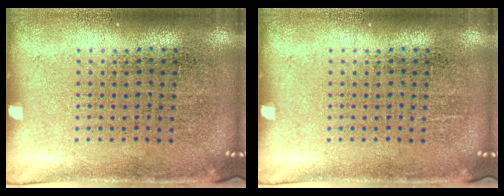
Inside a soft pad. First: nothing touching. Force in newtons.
{"total": 0.0}